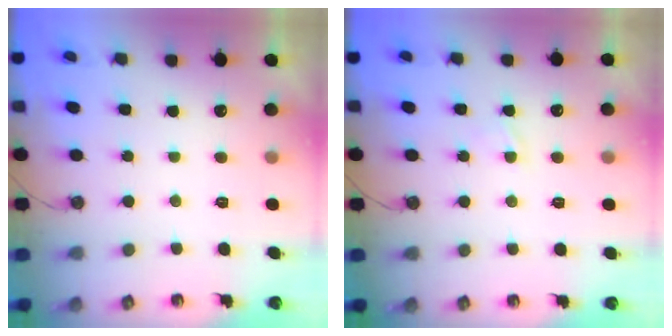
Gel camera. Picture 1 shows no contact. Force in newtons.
{"total": 1.5, "press": 1.5, "slide": 0.3}